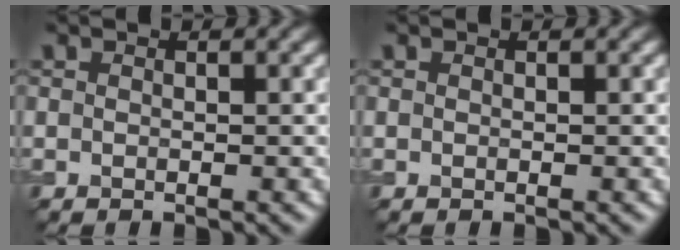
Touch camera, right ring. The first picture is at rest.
{"total": 0.0}